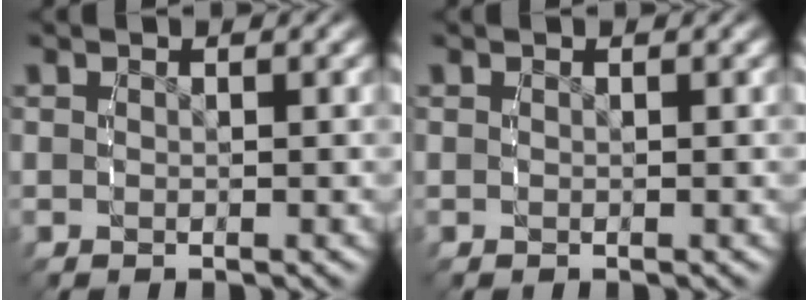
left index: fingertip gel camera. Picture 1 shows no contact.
{"total": 0.0}